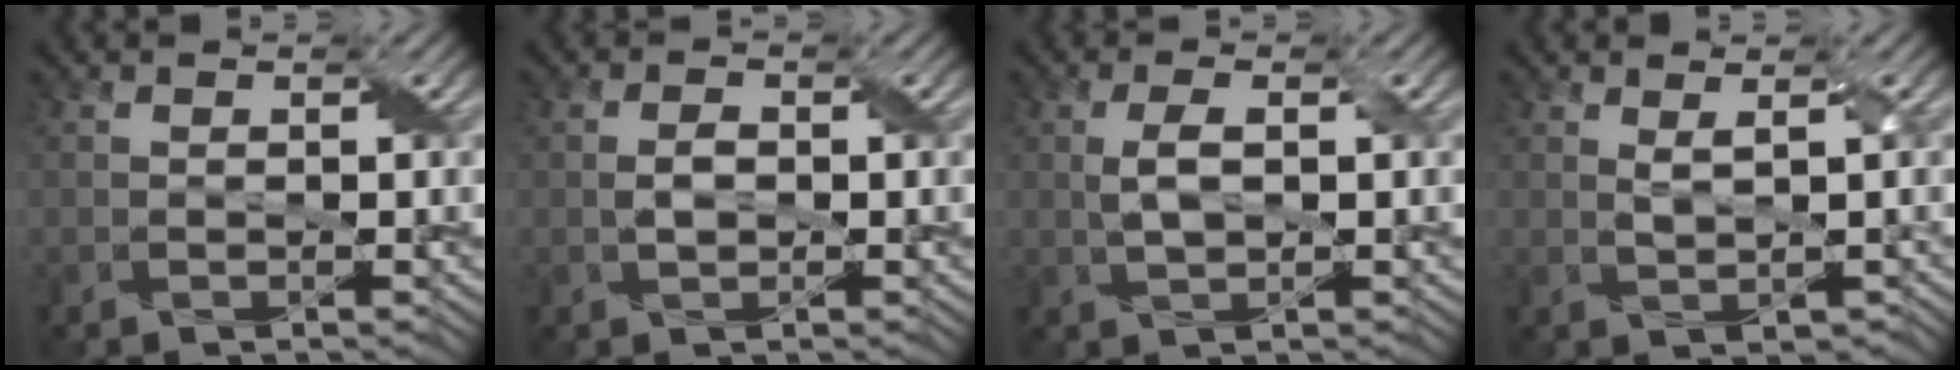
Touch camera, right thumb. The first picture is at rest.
{"total": 1.9, "force": [-0.1, 1.2, 1.4], "torque": [-0.030, 0.002, -0.002]}
{"total": 3.0, "force": [0.3, 1.2, 2.7], "torque": [-0.064, 0.003, 0.007]}
{"total": 1.6, "force": [0.8, 0.3, 1.4], "torque": [-0.035, -0.001, 0.020]}